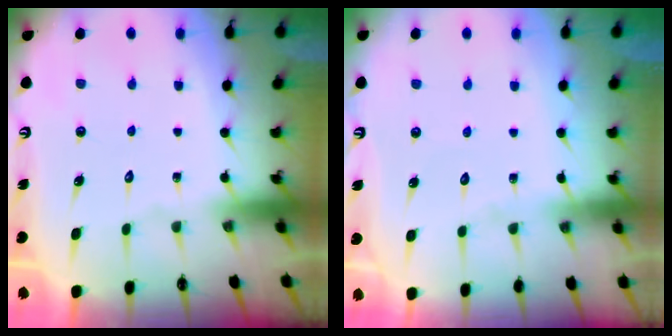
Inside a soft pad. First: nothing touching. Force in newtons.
{"total": 2.3, "press": 2.3, "slide": 0.2}